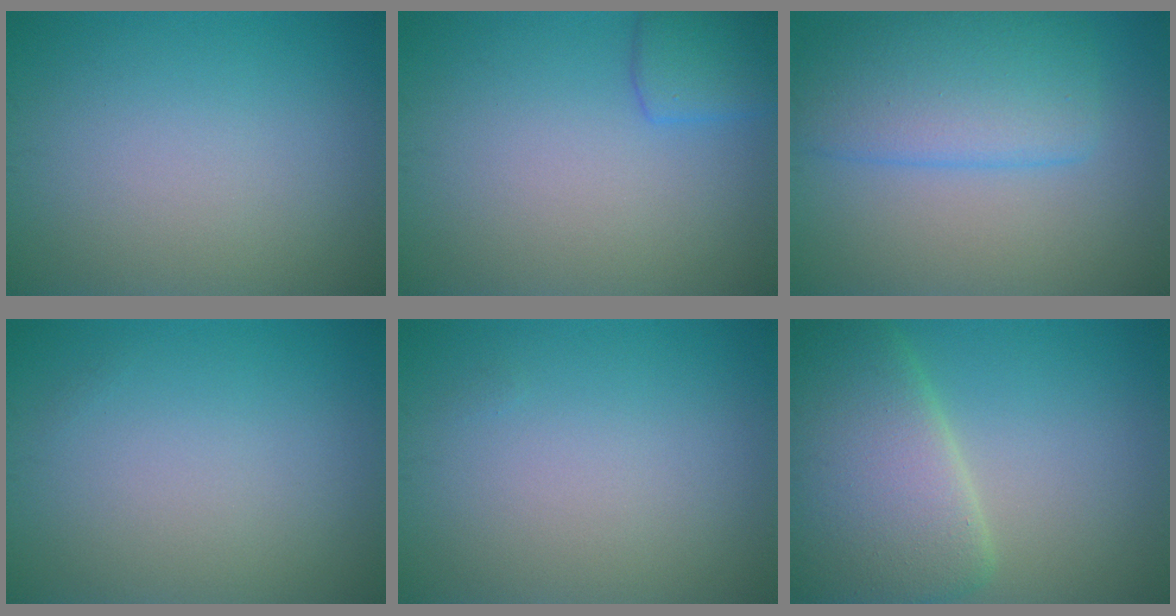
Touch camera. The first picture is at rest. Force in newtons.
{"total": 2.6, "press": 2.6, "slide": 0.1}
{"total": 6.0, "press": 6.0, "slide": 0.3}
{"total": 0.0}
{"total": 0.0}
{"total": 9.1, "press": 9.1, "slide": 0.3}